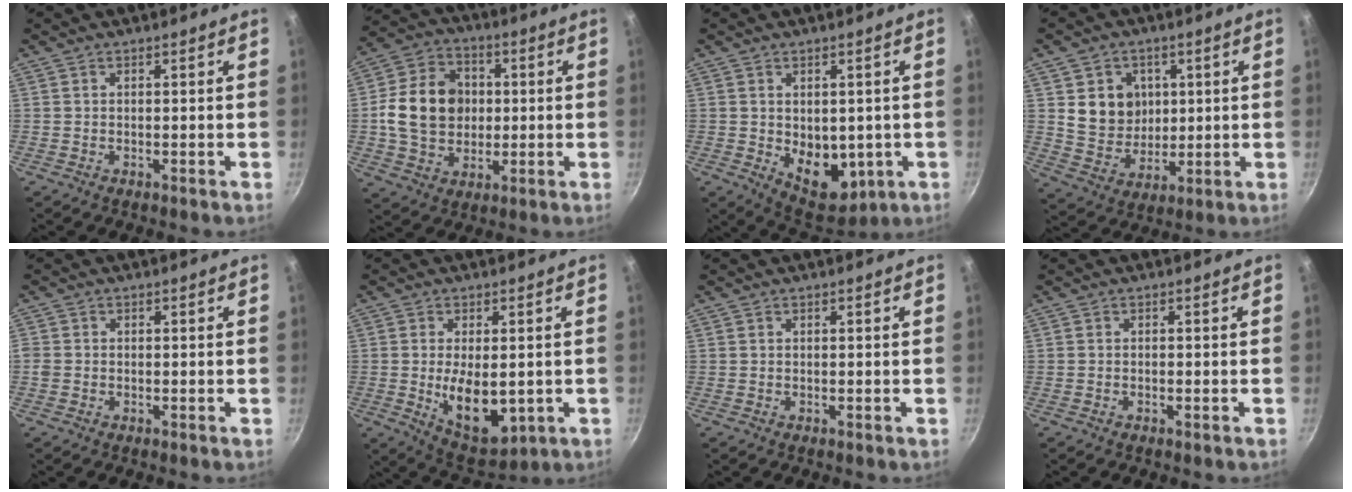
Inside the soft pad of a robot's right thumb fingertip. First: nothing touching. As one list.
[{"total": 15.2, "force": [0.8, 12.2, 9.0], "torque": [-0.139, 0.017, 0.010]}, {"total": 10.0, "force": [-0.9, 6.8, 7.2], "torque": [-0.070, -0.018, 0.009]}, {"total": 10.0, "force": [2.2, 8.7, 4.4], "torque": [-0.047, -0.017, 0.051]}, {"total": 1.5, "force": [-0.4, 1.3, 0.6], "torque": [-0.011, 0.001, -0.010]}, {"total": 10.9, "force": [-1.0, 5.8, 9.2], "torque": [-0.132, -0.014, 0.005]}, {"total": 0.0}, {"total": 0.6, "force": [-0.4, 0.2, 0.4], "torque": [-0.012, 0.004, -0.009]}]